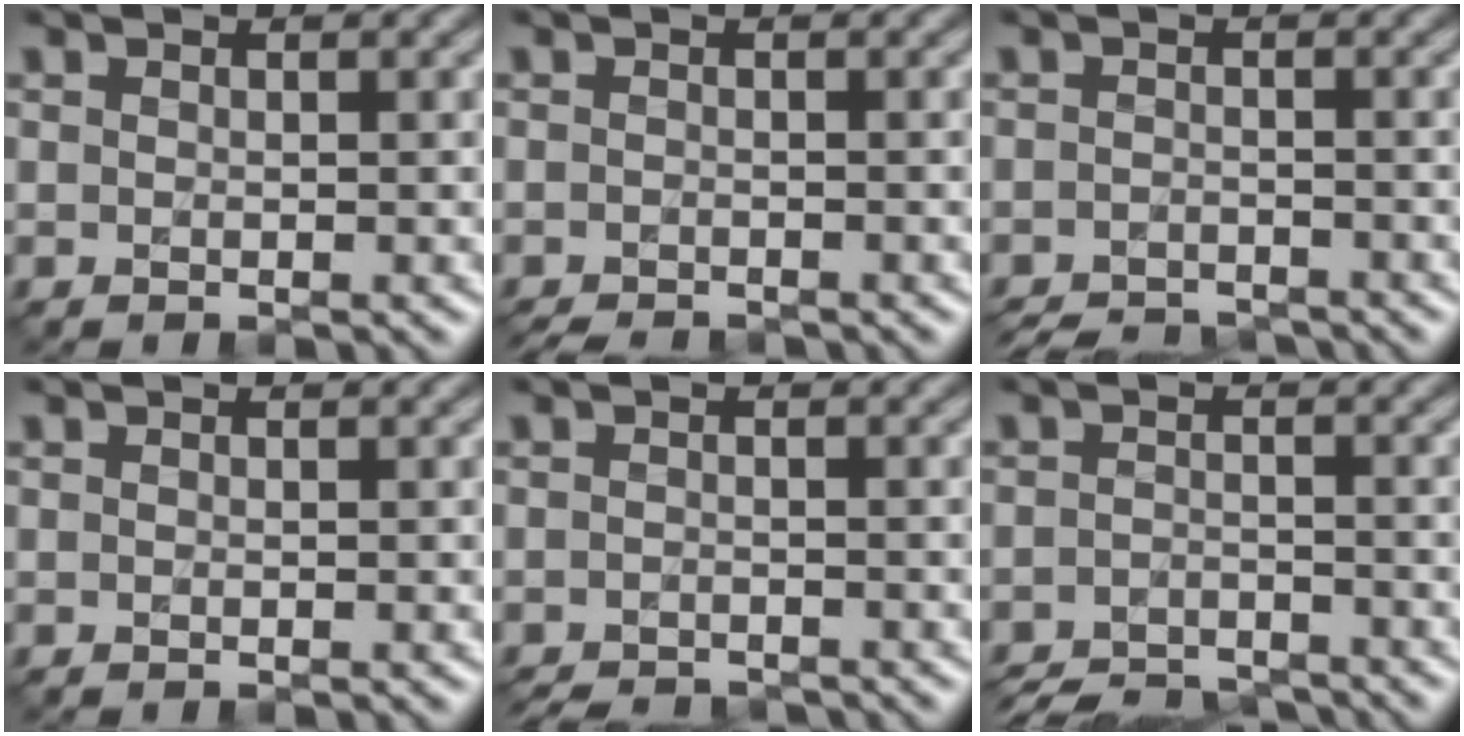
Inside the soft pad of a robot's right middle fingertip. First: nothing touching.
{"total": 2.1, "force": [-2.0, 0.2, 0.6], "torque": [-0.008, -0.014, -0.034]}
{"total": 4.5, "force": [-4.4, 0.6, 0.8], "torque": [-0.015, -0.009, -0.072]}
{"total": 0.0}
{"total": 3.2, "force": [-3.1, 0.3, 0.6], "torque": [-0.006, -0.014, -0.049]}
{"total": 5.5, "force": [-5.3, 1.0, 1.2], "torque": [-0.016, -0.013, -0.091]}